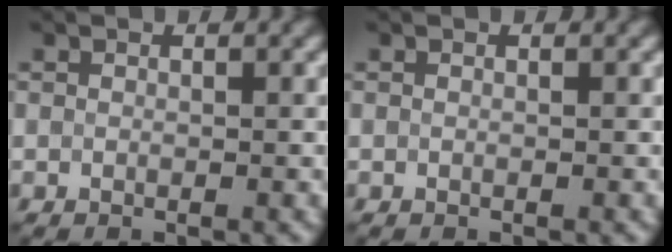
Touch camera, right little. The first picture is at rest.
{"total": 0.0}